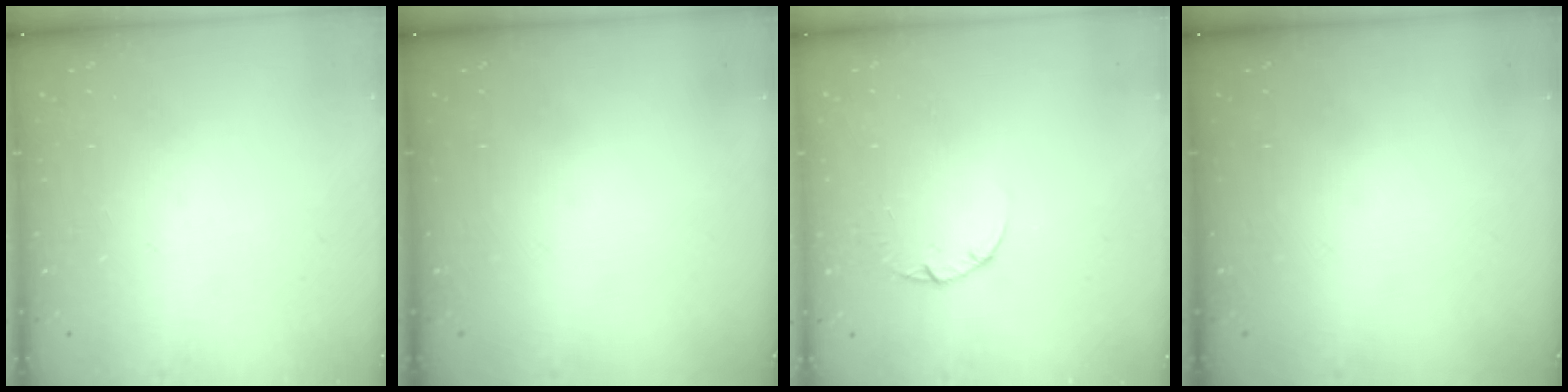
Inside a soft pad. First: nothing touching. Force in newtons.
{"total": 0.0}
{"total": 2.2, "press": 2.2, "slide": 0.3}
{"total": 0.0}